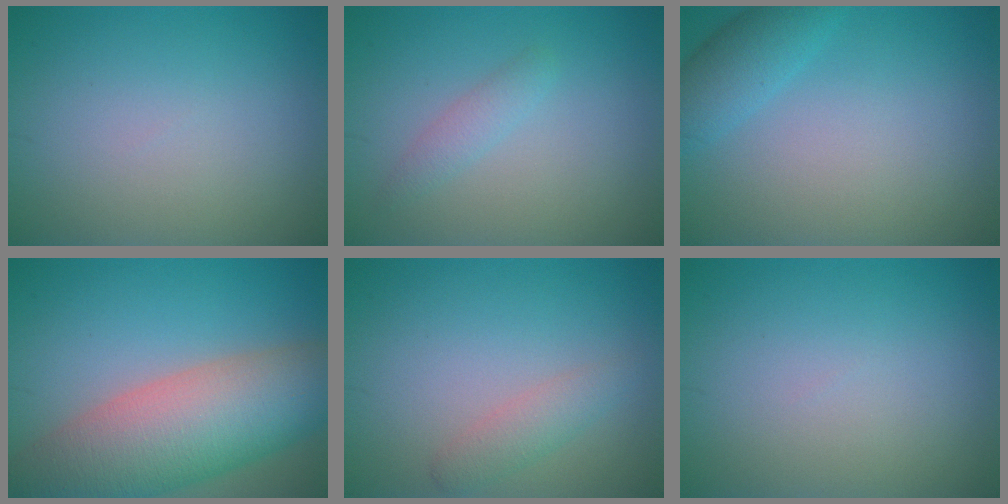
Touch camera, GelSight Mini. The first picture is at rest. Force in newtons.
{"total": 1.4, "press": 1.4, "slide": 0.0}
{"total": 3.0, "press": 3.0, "slide": 0.1}
{"total": 11.5, "press": 11.5, "slide": 0.7}
{"total": 1.9, "press": 1.9, "slide": 0.0}
{"total": 0.0}